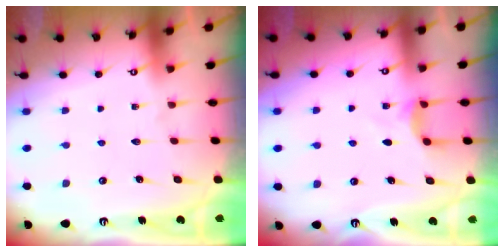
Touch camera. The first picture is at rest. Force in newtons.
{"total": 3.6, "press": 3.6, "slide": 0.4}